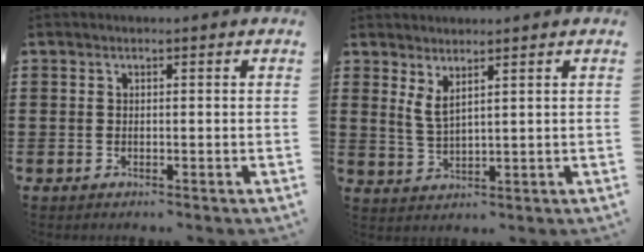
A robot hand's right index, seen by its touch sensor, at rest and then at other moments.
{"total": 2.7, "force": [2.0, 0.4, 1.7], "torque": [-0.047, 0.001, 0.035]}